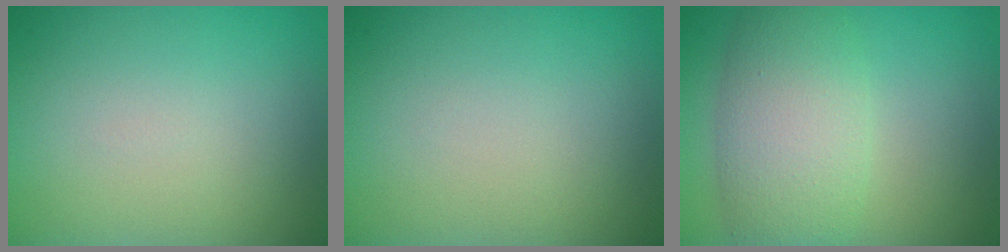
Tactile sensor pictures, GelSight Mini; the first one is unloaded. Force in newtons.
{"total": 0.0}
{"total": 6.5, "press": 6.5, "slide": 0.3}